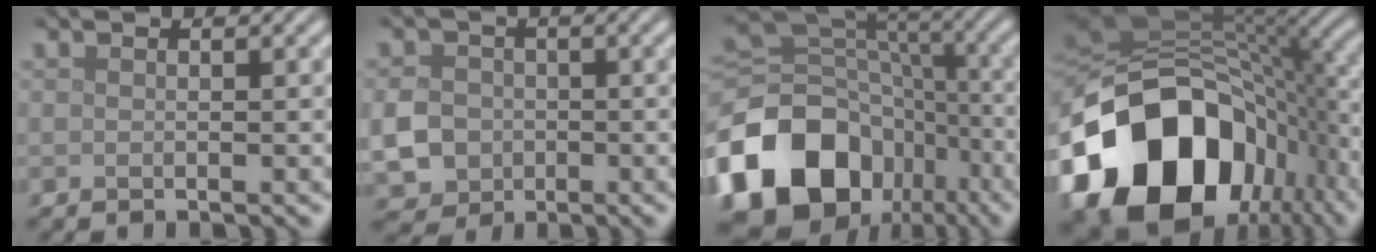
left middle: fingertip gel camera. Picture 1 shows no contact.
{"total": 5.0, "force": [-0.9, 4.5, 2.2], "torque": [-0.054, -0.009, -0.026]}
{"total": 16.5, "force": [-7.8, 12.1, 7.9], "torque": [-0.183, -0.014, -0.137]}
{"total": 19.7, "force": [-7.9, 13.6, 11.8], "torque": [-0.267, -0.033, -0.126]}